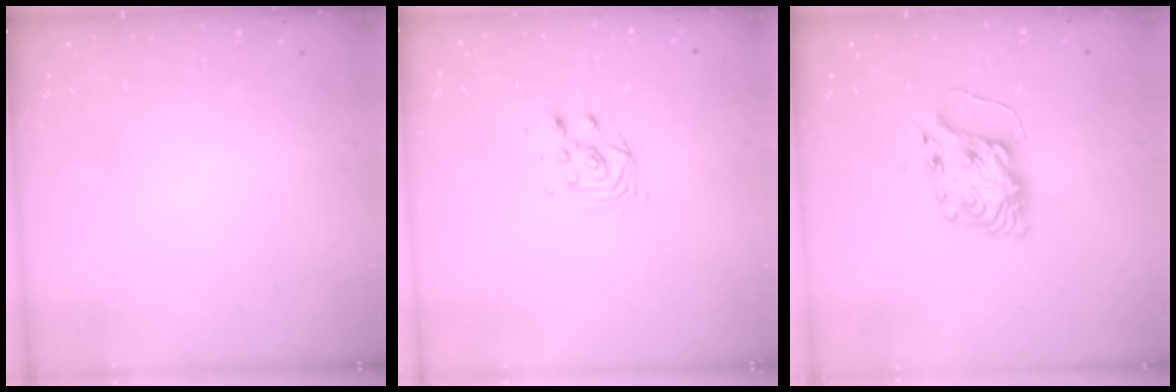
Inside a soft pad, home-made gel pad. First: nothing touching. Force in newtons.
{"total": 5.8, "press": 5.8, "slide": 0.5}
{"total": 8.1, "press": 8.0, "slide": 0.7}